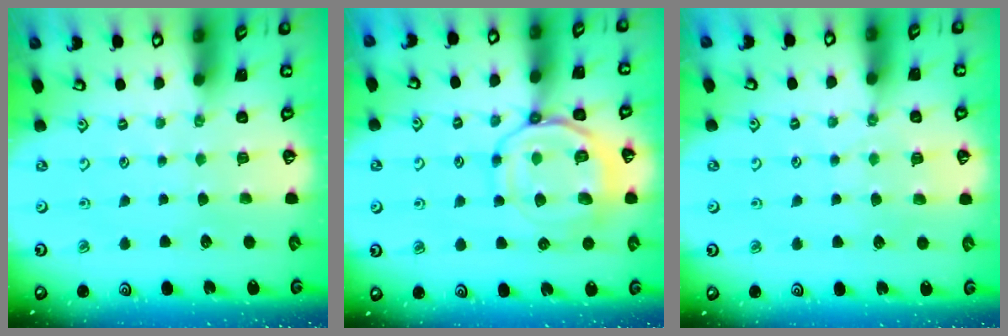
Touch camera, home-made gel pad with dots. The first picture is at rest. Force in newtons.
{"total": 13.3, "press": 13.2, "slide": 1.3}
{"total": 5.7, "press": 5.7, "slide": 0.7}